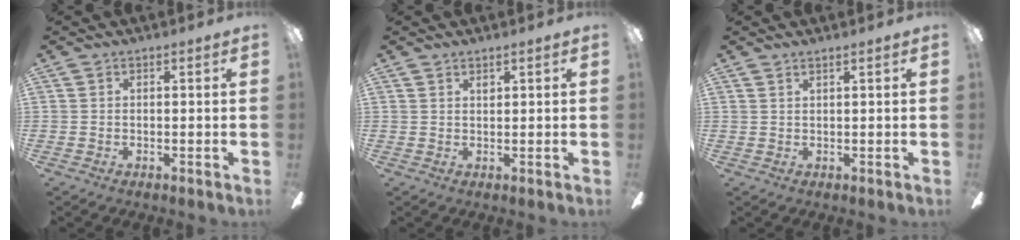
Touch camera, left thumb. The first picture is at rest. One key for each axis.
{"total": 1.3, "fx": 1.0, "fy": 0.4, "fz": 0.7, "tx": -0.008, "ty": -0.002, "tz": 0.016}
{"total": 1.1, "fx": 0.9, "fy": 0.0, "fz": 0.6, "tx": -0.013, "ty": 0.000, "tz": 0.016}